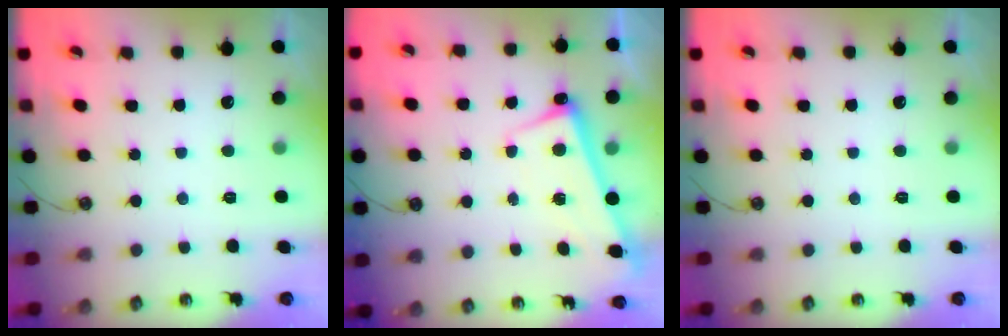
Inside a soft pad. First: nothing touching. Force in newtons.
{"total": 2.7, "press": 2.6, "slide": 0.8}
{"total": 0.0}